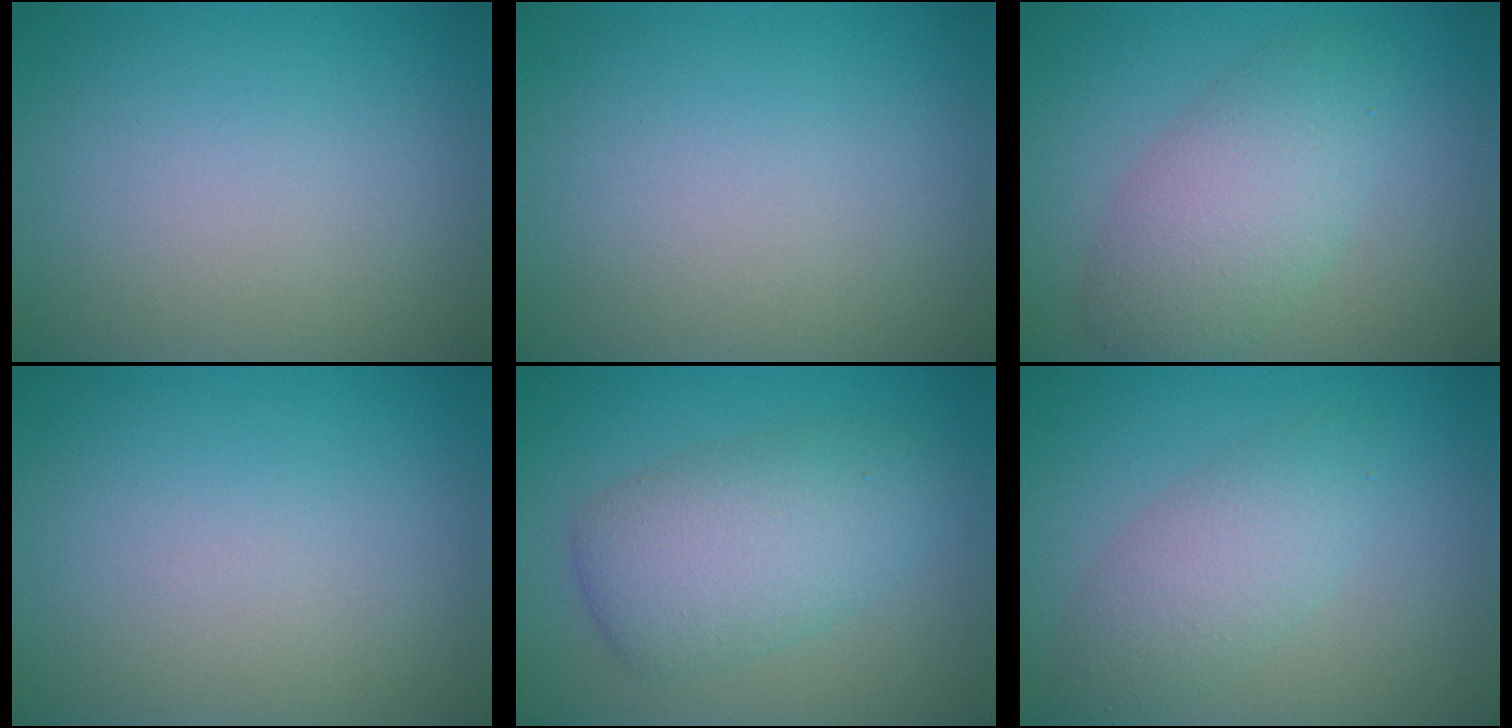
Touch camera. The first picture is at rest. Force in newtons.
{"total": 0.0}
{"total": 5.0, "press": 5.0, "slide": 0.1}
{"total": 0.0}
{"total": 5.8, "press": 5.8, "slide": 0.1}
{"total": 3.5, "press": 3.5, "slide": 0.1}